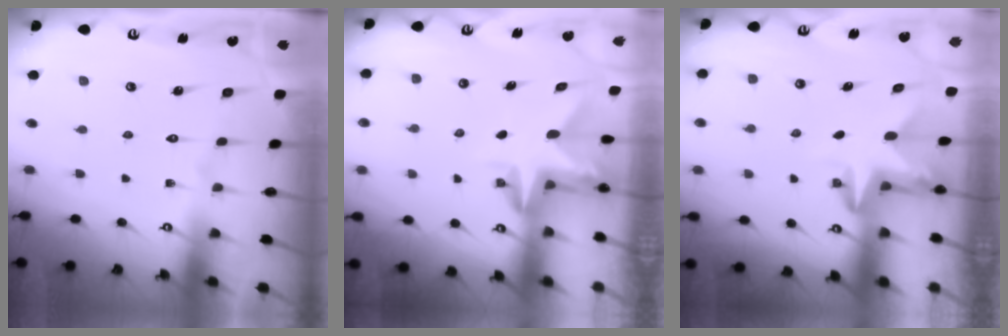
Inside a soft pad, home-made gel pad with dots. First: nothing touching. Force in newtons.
{"total": 3.1, "press": 3.0, "slide": 0.4}
{"total": 3.2, "press": 3.2, "slide": 0.2}